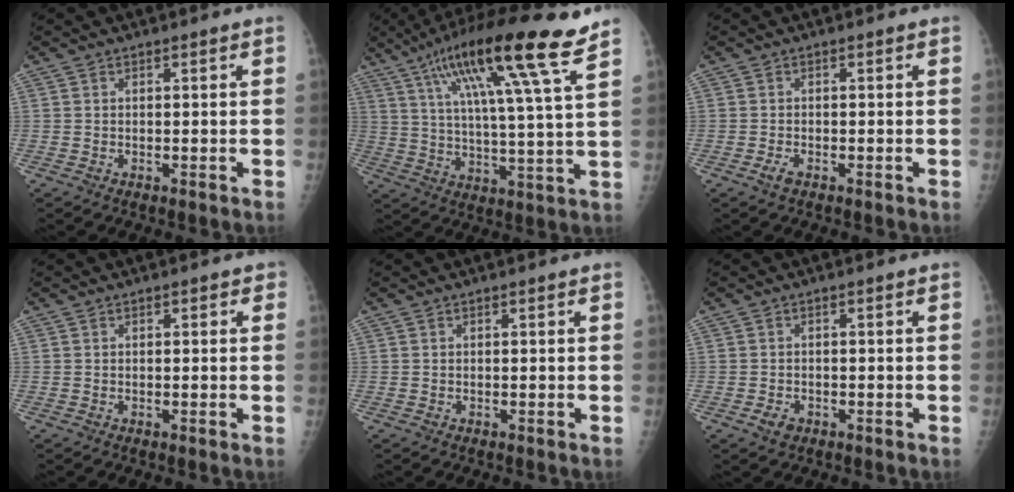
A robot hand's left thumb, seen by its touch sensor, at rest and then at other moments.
{"total": 19.4, "force": [11.3, 1.1, 15.7], "torque": [-0.256, -0.028, 0.181]}
{"total": 1.4, "force": [-1.0, 0.5, 0.8], "torque": [-0.021, 0.000, -0.019]}
{"total": 1.1, "force": [0.4, 0.7, 0.7], "torque": [0.000, 0.002, 0.001]}
{"total": 0.0}
{"total": 2.0, "force": [-1.1, 1.4, 0.9], "torque": [-0.012, 0.002, -0.016]}